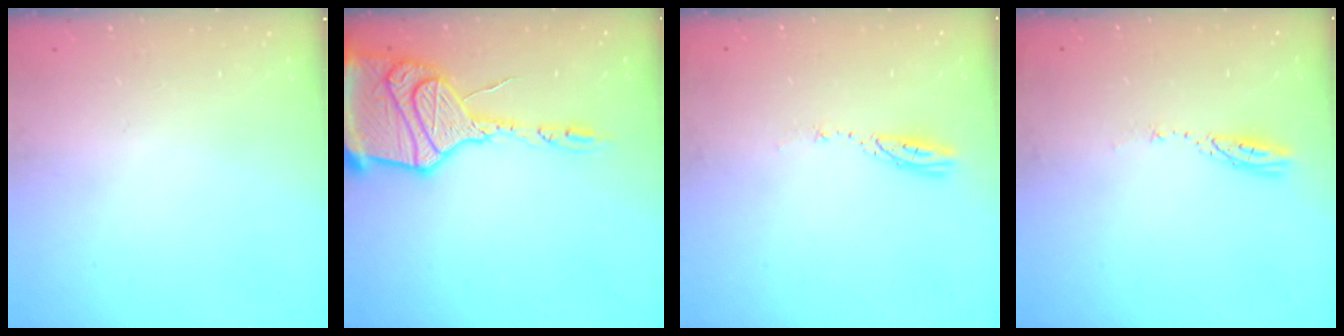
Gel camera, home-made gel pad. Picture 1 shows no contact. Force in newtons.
{"total": 23.1, "press": 22.5, "slide": 4.9}
{"total": 3.5, "press": 3.5, "slide": 0.1}
{"total": 3.5, "press": 3.5, "slide": 0.1}